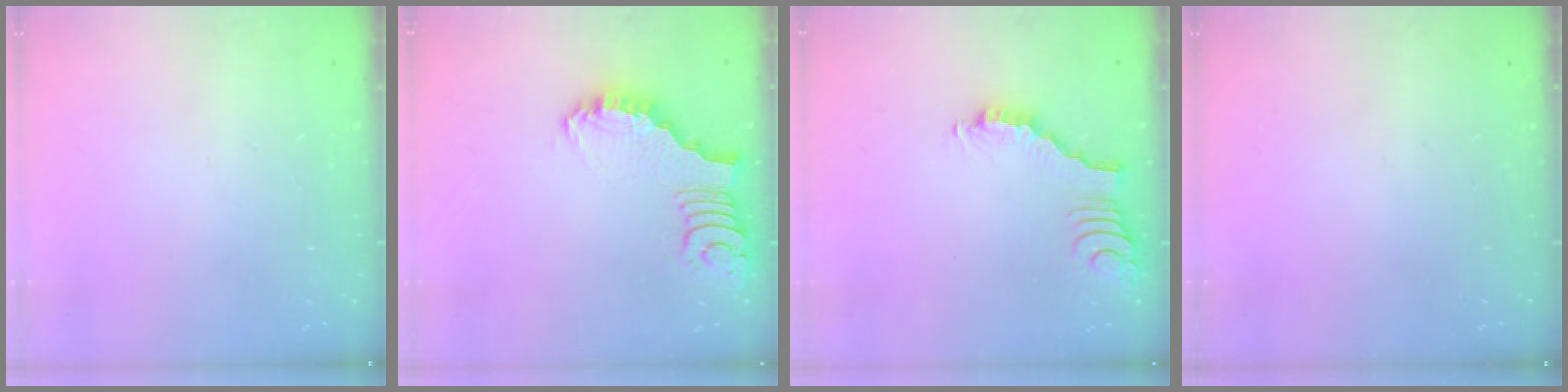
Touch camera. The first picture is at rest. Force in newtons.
{"total": 2.7, "press": 2.7, "slide": 0.1}
{"total": 3.5, "press": 3.5, "slide": 0.4}
{"total": 0.0}